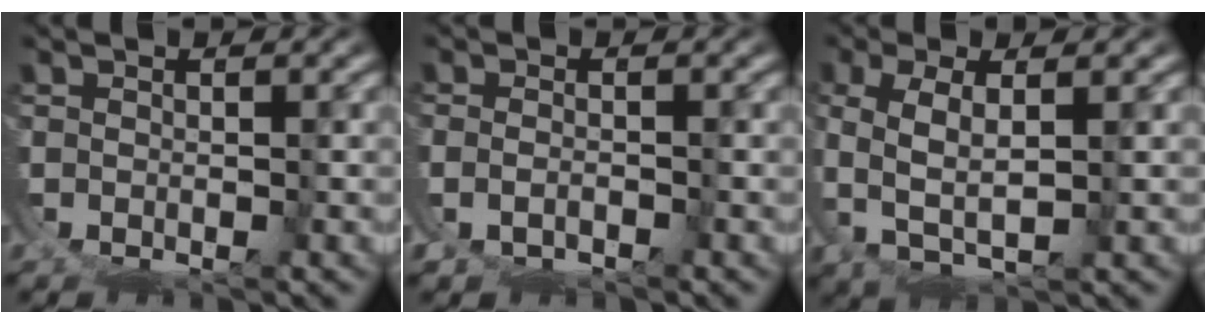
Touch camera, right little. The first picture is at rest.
{"total": 2.3, "force": [-1.1, 2.0, 0.6], "torque": [-0.030, -0.016, -0.013]}
{"total": 2.5, "force": [1.8, 0.5, 1.7], "torque": [-0.067, -0.009, 0.040]}